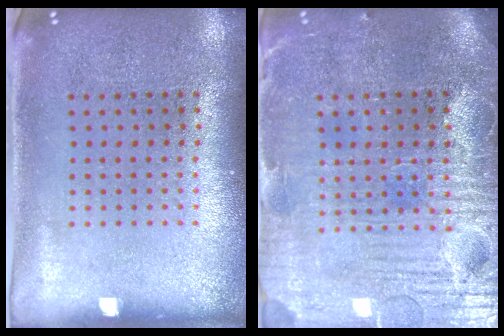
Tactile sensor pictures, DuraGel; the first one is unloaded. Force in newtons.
{"total": 4.0, "press": 3.8, "slide": 1.4}